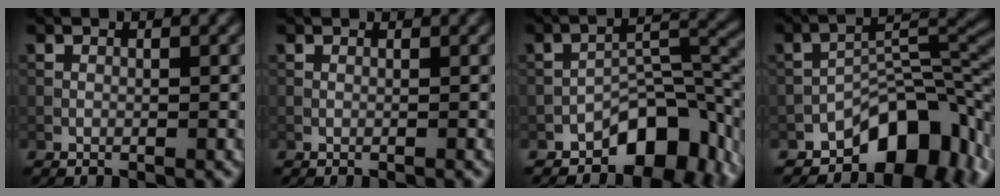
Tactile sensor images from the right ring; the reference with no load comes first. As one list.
[{"total": 1.0, "force": [0.9, 0.2, 0.3], "torque": [-0.012, -0.003, 0.005]}, {"total": 8.2, "force": [-4.9, 4.1, 5.1], "torque": [-0.053, 0.008, -0.084]}, {"total": 9.4, "force": [-5.8, 4.6, 5.7], "torque": [-0.062, 0.009, -0.106]}]